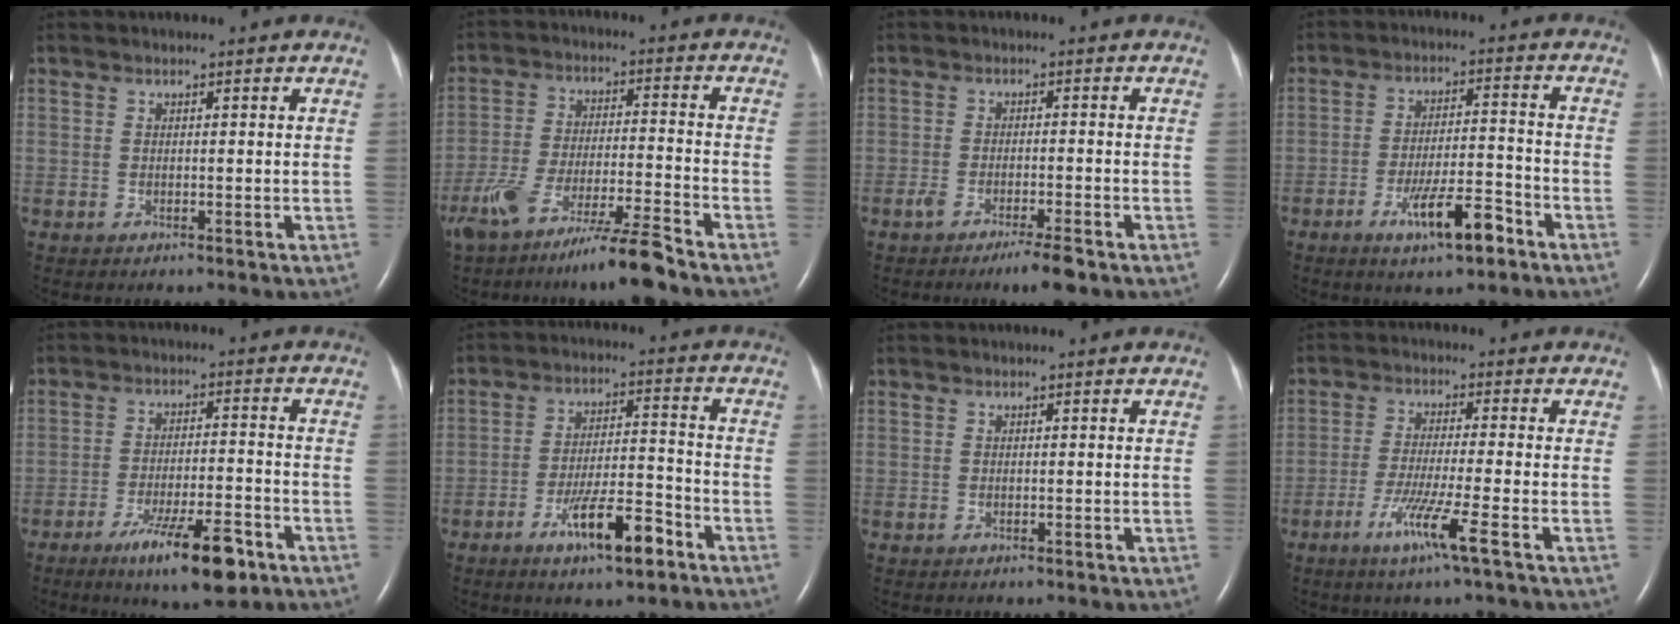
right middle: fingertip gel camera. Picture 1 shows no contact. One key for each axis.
{"total": 11.6, "fx": -9.0, "fy": -0.5, "fz": 7.4, "tx": -0.140, "ty": -0.026, "tz": -0.160}
{"total": 4.3, "fx": -3.0, "fy": 0.2, "fz": 3.1, "tx": -0.056, "ty": -0.008, "tz": -0.051}
{"total": 8.2, "fx": -4.9, "fy": 1.4, "fz": 6.4, "tx": -0.113, "ty": -0.003, "tz": -0.079}
{"total": 10.5, "fx": -6.4, "fy": 1.7, "fz": 8.2, "tx": -0.139, "ty": -0.016, "tz": -0.099}
{"total": 9.2, "fx": -5.4, "fy": 1.6, "fz": 7.2, "tx": -0.128, "ty": -0.002, "tz": -0.089}
{"total": 0.0}
{"total": 7.1, "fx": -3.6, "fy": -1.2, "fz": 5.9, "tx": -0.116, "ty": -0.022, "tz": -0.071}